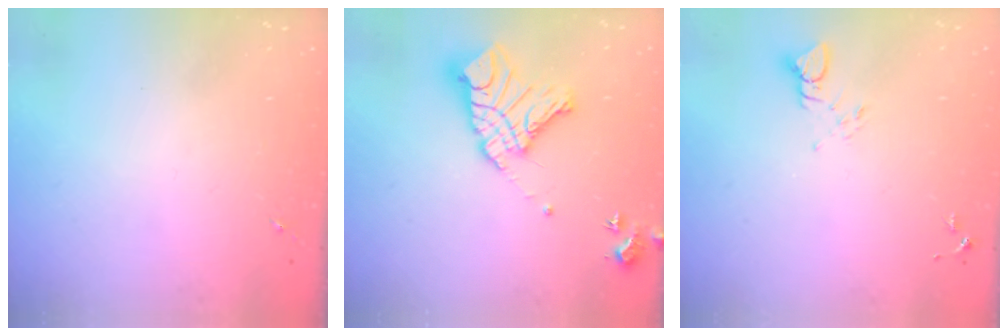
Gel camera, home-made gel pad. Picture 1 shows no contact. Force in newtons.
{"total": 16.3, "press": 16.2, "slide": 2.0}
{"total": 4.0, "press": 4.0, "slide": 0.1}